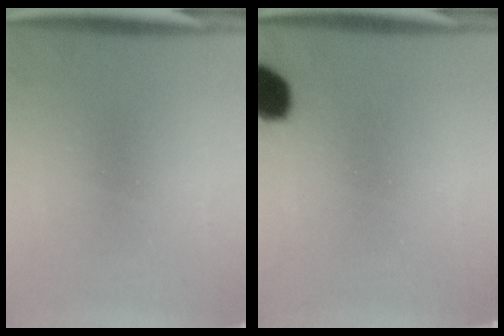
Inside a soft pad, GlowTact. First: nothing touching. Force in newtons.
{"total": 7.3}